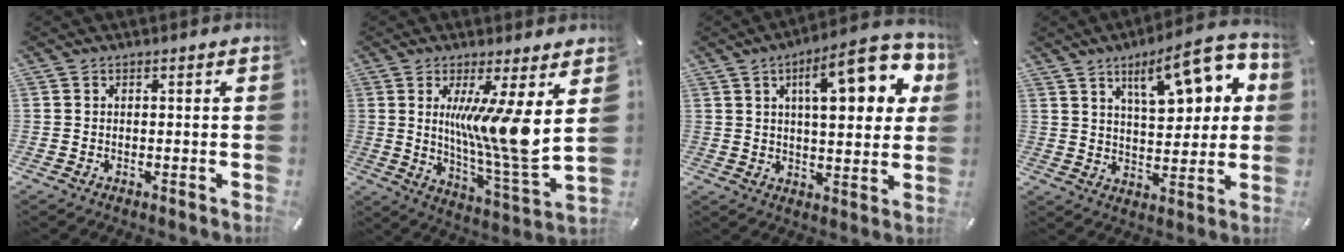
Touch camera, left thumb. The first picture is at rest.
{"total": 14.8, "force": [3.8, 1.0, 14.2], "torque": [-0.252, -0.041, 0.051]}
{"total": 18.6, "force": [7.1, 7.1, 15.7], "torque": [-0.220, -0.017, 0.104]}
{"total": 14.7, "force": [7.4, 6.1, 11.2], "torque": [-0.154, -0.029, 0.119]}